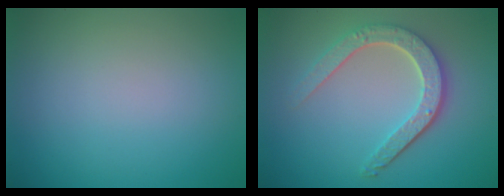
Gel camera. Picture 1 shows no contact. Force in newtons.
{"total": 4.8, "press": 3.7, "slide": 3.1}